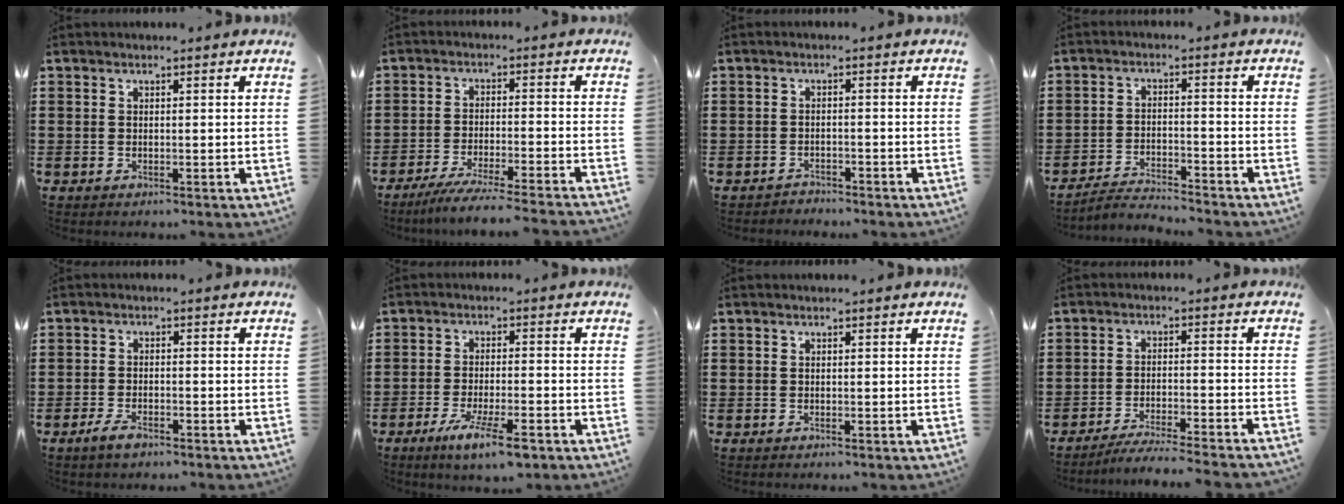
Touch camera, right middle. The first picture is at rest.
{"total": 5.1, "force": [-4.6, -0.4, 2.3], "torque": [-0.042, -0.014, -0.087]}
{"total": 1.6, "force": [-1.6, 0.2, 0.0], "torque": [-0.005, 0.001, -0.036]}
{"total": 3.3, "force": [-3.2, 0.0, 0.6], "torque": [-0.016, 0.006, -0.070]}
{"total": 2.8, "force": [-1.8, 1.0, 1.9], "torque": [-0.047, -0.002, -0.039]}
{"total": 6.9, "force": [-4.2, 1.1, 5.3], "torque": [-0.101, -0.010, -0.073]}
{"total": 0.0}
{"total": 4.4, "force": [-4.2, -0.3, 1.4], "torque": [-0.023, -0.005, -0.084]}